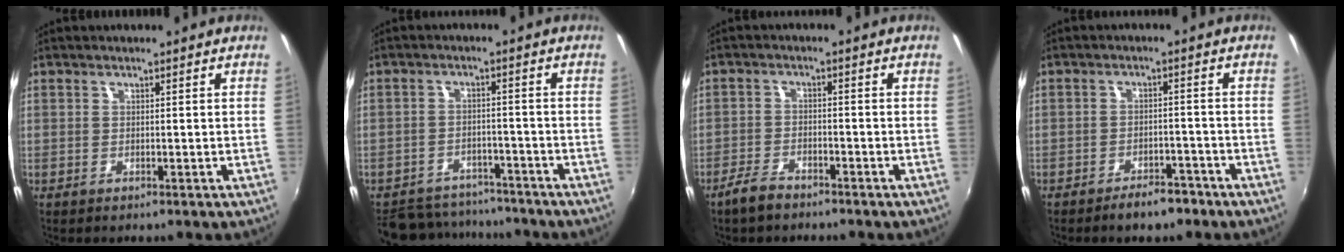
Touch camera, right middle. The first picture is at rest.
{"total": 13.8, "force": [-12.0, 5.4, 4.2], "torque": [-0.109, 0.007, -0.170]}
{"total": 4.7, "force": [-3.9, 1.2, 2.4], "torque": [-0.067, -0.004, -0.079]}
{"total": 5.2, "force": [-4.2, 2.1, 2.4], "torque": [-0.052, 0.005, -0.056]}